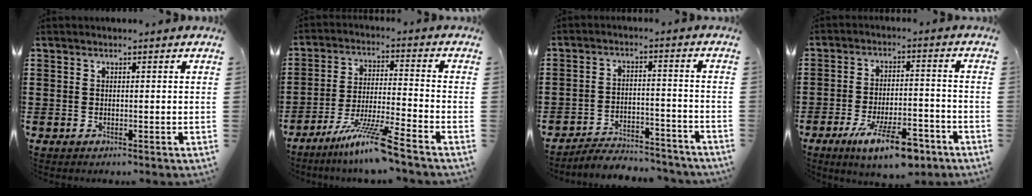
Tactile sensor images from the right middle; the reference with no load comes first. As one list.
[{"total": 9.1, "force": [-7.0, -0.3, 5.8], "torque": [-0.116, -0.014, -0.135]}, {"total": 4.6, "force": [-4.5, 0.7, 0.6], "torque": [-0.013, 0.007, -0.093]}, {"total": 9.9, "force": [-6.6, 2.5, 6.9], "torque": [-0.121, 0.009, -0.119]}]